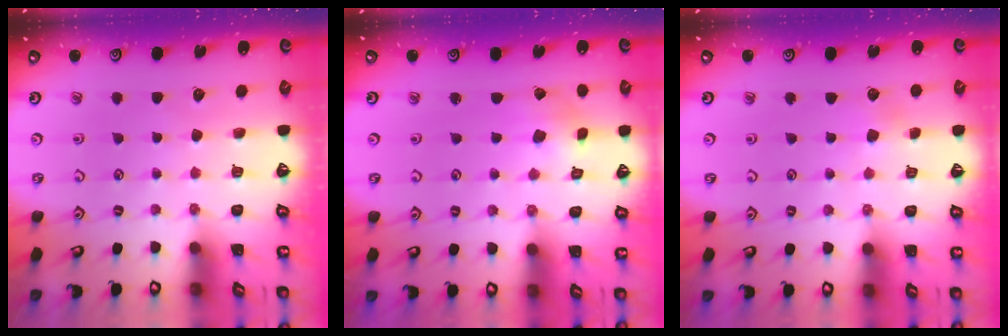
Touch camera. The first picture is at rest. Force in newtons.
{"total": 2.7, "press": 2.7, "slide": 0.4}
{"total": 2.9, "press": 2.8, "slide": 0.3}